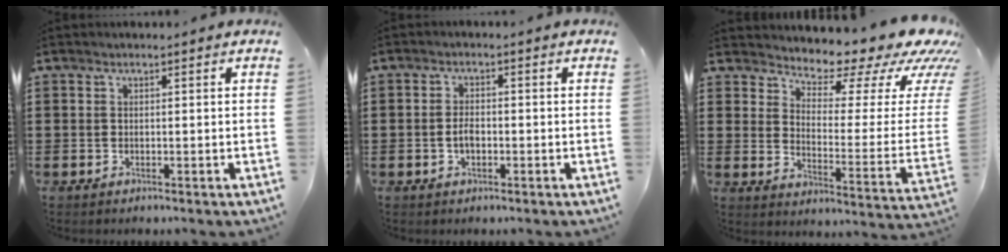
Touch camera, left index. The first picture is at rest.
{"total": 2.5, "force": [-0.6, 1.3, 2.1], "torque": [-0.050, 0.002, -0.014]}
{"total": 7.6, "force": [6.6, 2.3, 3.0], "torque": [-0.054, -0.063, 0.105]}